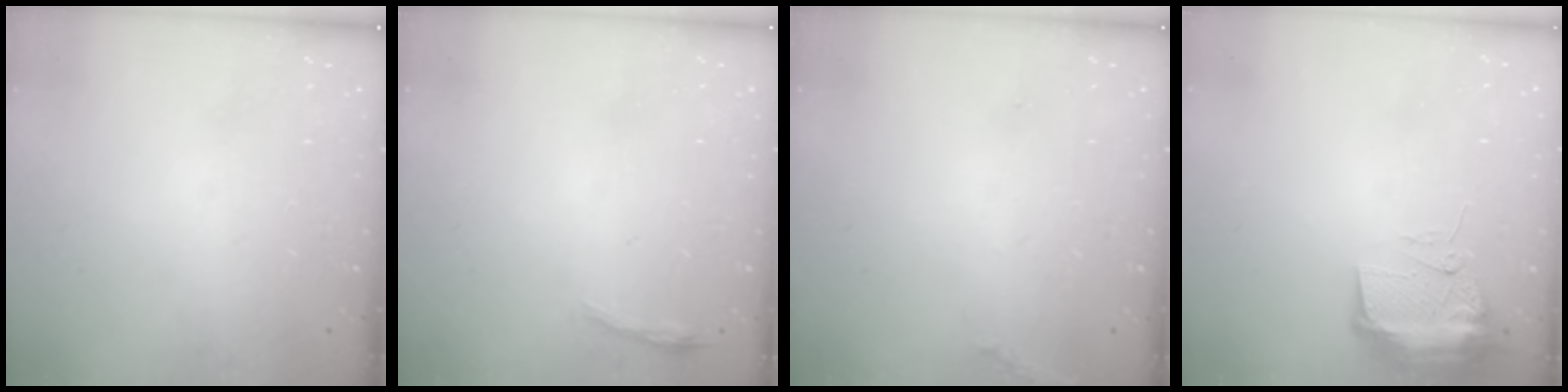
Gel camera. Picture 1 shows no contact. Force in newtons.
{"total": 3.1, "press": 3.0, "slide": 0.7}
{"total": 5.2, "press": 4.9, "slide": 1.8}
{"total": 9.8, "press": 9.7, "slide": 1.2}